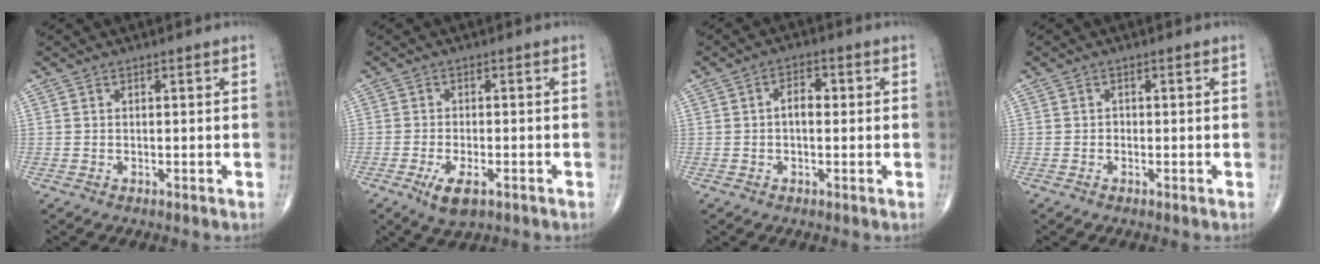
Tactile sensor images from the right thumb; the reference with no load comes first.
{"total": 5.1, "force": [-2.4, 2.2, 3.9], "torque": [-0.071, 0.000, -0.038]}
{"total": 3.7, "force": [0.1, 2.1, 3.0], "torque": [-0.039, 0.013, -0.004]}
{"total": 0.6, "force": [-0.3, 0.5, 0.1], "torque": [0.003, 0.003, -0.010]}